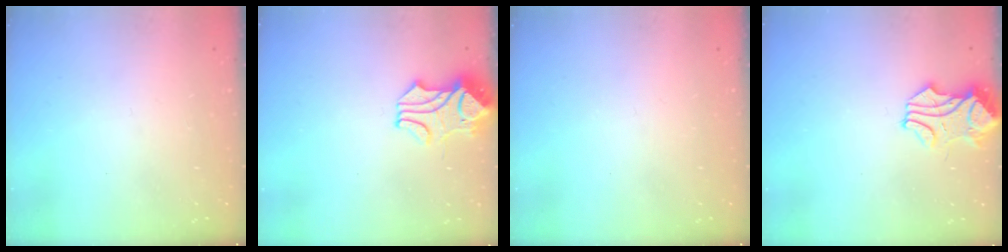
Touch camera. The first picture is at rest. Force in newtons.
{"total": 2.3, "press": 2.0, "slide": 1.1}
{"total": 0.0}
{"total": 1.6, "press": 1.4, "slide": 0.8}